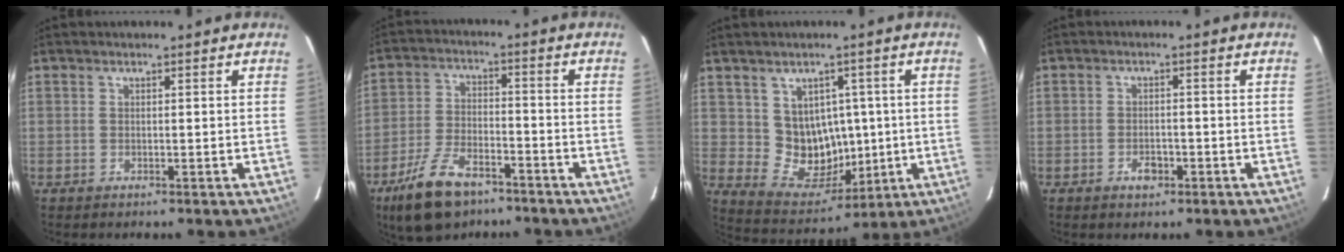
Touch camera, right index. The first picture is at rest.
{"total": 12.5, "force": [-8.6, 5.7, 7.1], "torque": [-0.162, -0.009, -0.153]}
{"total": 10.2, "force": [0.9, 9.3, 4.0], "torque": [-0.077, -0.003, 0.036]}
{"total": 3.0, "force": [-1.6, 1.9, 1.7], "torque": [-0.033, 0.001, -0.024]}